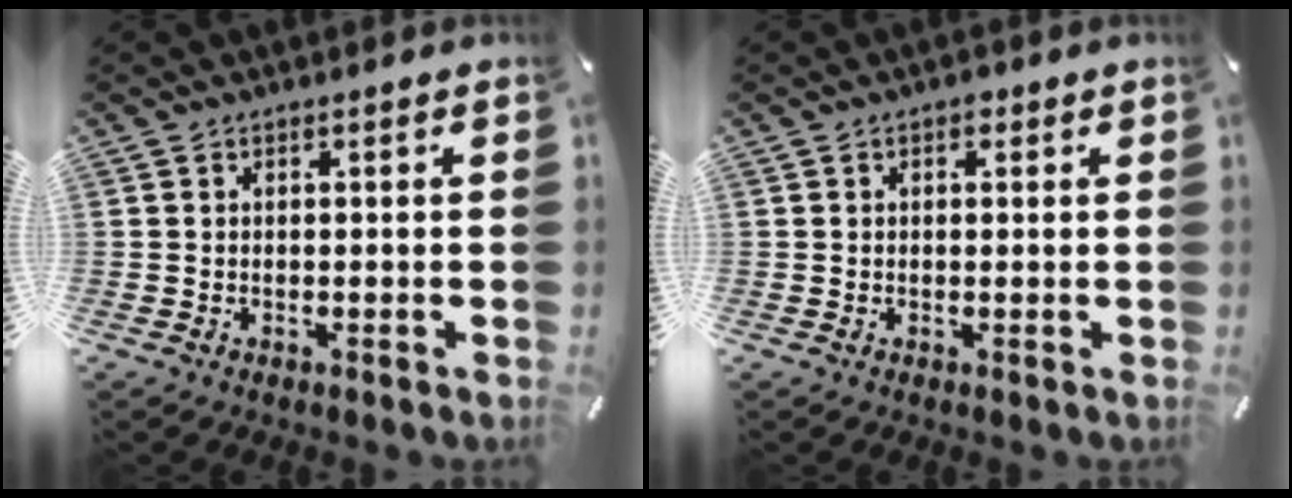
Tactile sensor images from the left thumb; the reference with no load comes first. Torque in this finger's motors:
{"motor_torque": [0.11, 0.24, 0.16, -0.26, 0.03]}